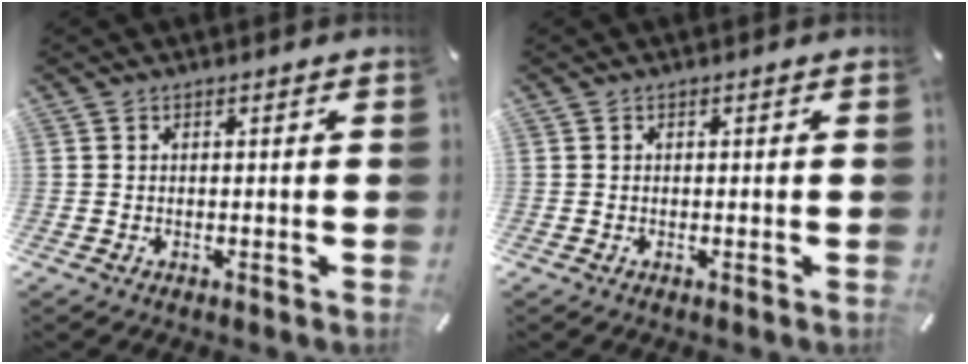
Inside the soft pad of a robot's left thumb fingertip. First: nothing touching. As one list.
[{"total": 0.0}]